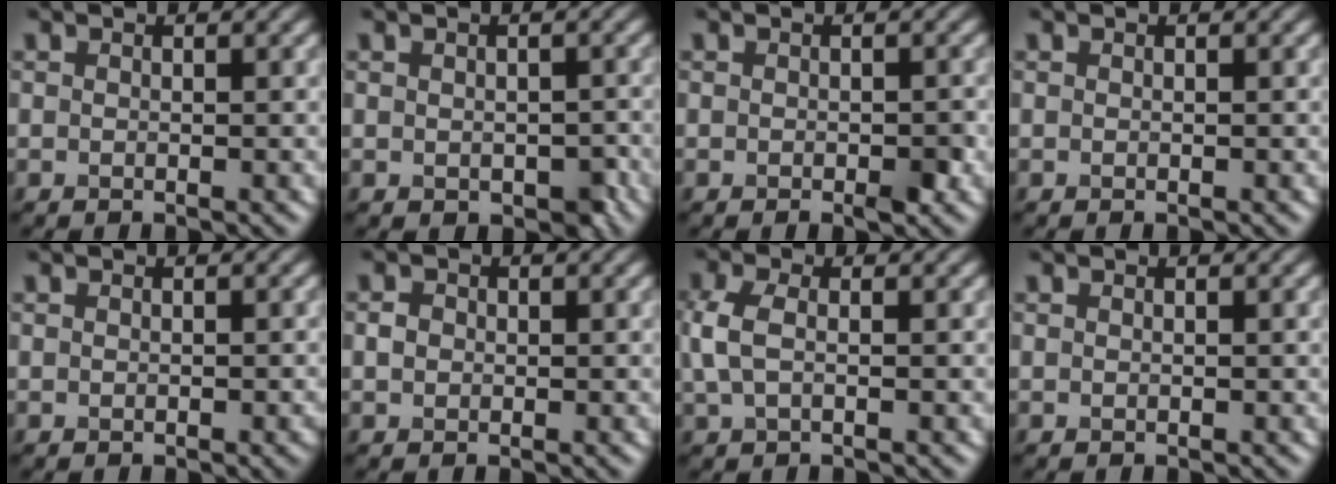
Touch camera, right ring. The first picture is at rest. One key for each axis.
{"total": 2.4, "fx": -0.6, "fy": 1.6, "fz": 1.6, "tx": -0.021, "ty": -0.010, "tz": -0.003}
{"total": 1.4, "fx": -0.6, "fy": 0.6, "fz": 1.1, "tx": -0.016, "ty": -0.003, "tz": -0.007}
{"total": 0.0}
{"total": 0.6, "fx": -0.2, "fy": 0.3, "fz": 0.5, "tx": -0.008, "ty": 0.000, "tz": 0.000}
{"total": 1.1, "fx": 0.0, "fy": 1.0, "fz": 0.5, "tx": -0.008, "ty": 0.000, "tz": -0.004}
{"total": 3.2, "fx": 0.3, "fy": 1.9, "fz": 2.6, "tx": -0.068, "ty": 0.006, "tz": 0.002}
{"total": 0.0}